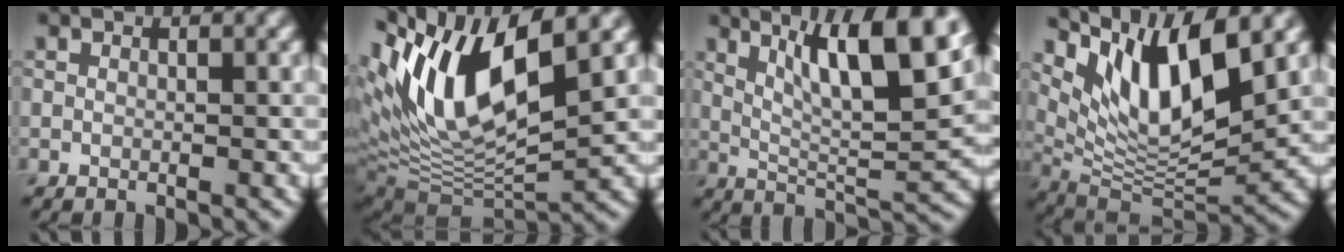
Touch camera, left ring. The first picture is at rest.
{"total": 12.6, "force": [4.5, 4.7, 10.7], "torque": [-0.208, 0.004, 0.084]}
{"total": 10.8, "force": [5.0, 2.5, 9.2], "torque": [-0.139, 0.002, 0.087]}
{"total": 10.2, "force": [5.7, 3.3, 7.8], "torque": [-0.135, -0.012, 0.112]}